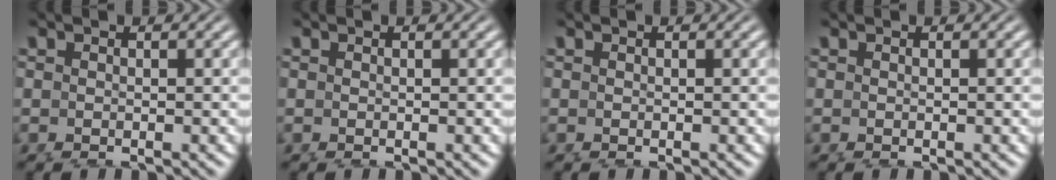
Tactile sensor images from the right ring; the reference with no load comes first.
{"total": 0.0}
{"total": 0.0}
{"total": 0.0}